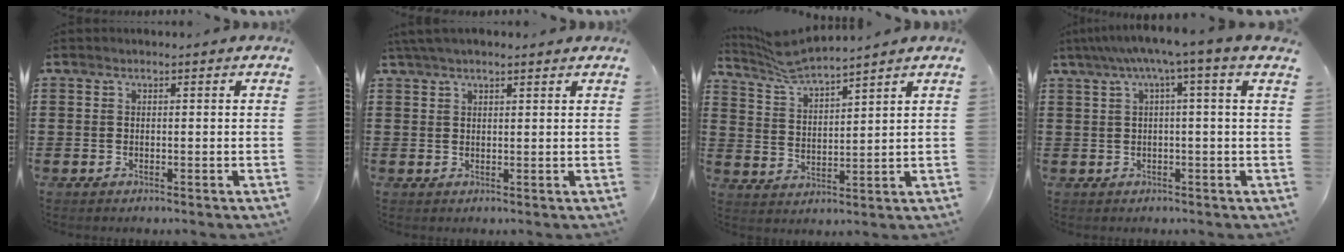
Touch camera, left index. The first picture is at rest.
{"total": 2.4, "force": [1.9, 0.8, 1.1], "torque": [-0.025, 0.006, 0.036]}
{"total": 5.6, "force": [5.2, 0.0, 1.8], "torque": [-0.056, -0.023, 0.094]}
{"total": 3.1, "force": [0.1, -0.7, 3.0], "torque": [-0.056, -0.005, -0.004]}